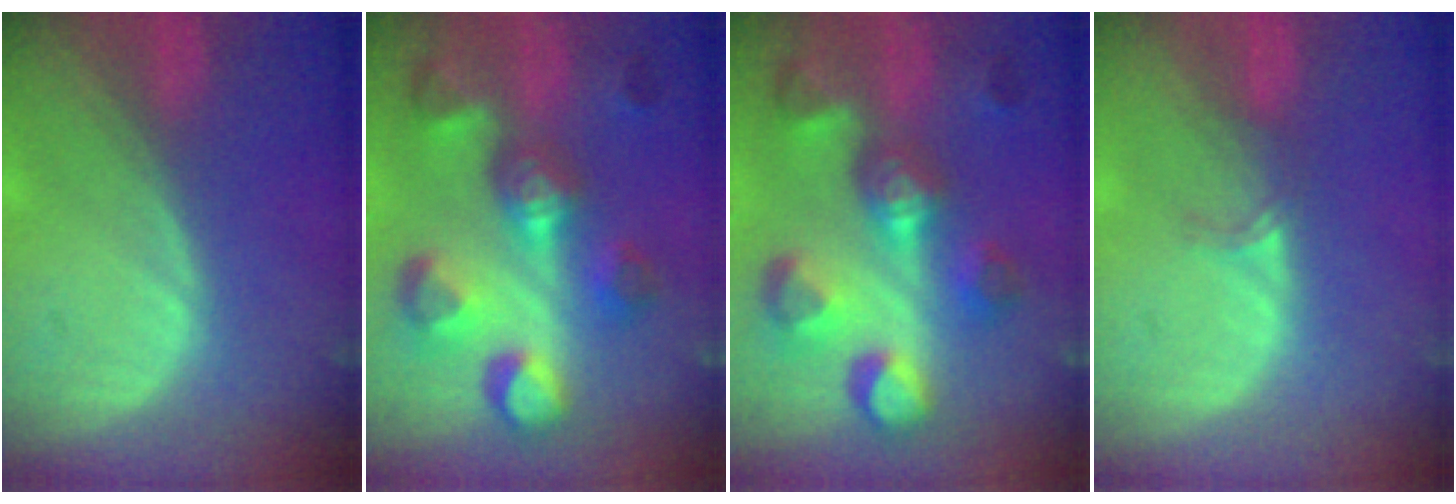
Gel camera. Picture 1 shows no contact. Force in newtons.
{"total": 10.5, "press": 9.8, "slide": 3.8}
{"total": 10.5, "press": 9.8, "slide": 3.8}
{"total": 1.9, "press": 1.5, "slide": 1.2}